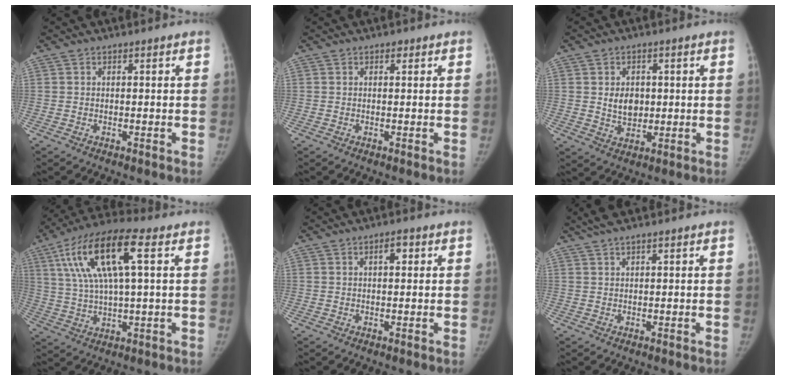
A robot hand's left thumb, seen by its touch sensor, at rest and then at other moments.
{"total": 0.7, "force": [0.4, 0.5, 0.3], "torque": [0.000, -0.001, 0.003]}
{"total": 5.5, "force": [0.6, 4.3, 3.4], "torque": [-0.024, -0.005, 0.017]}
{"total": 16.8, "force": [5.4, 5.1, 15.1], "torque": [-0.303, 0.017, 0.095]}
{"total": 2.4, "force": [0.9, 1.1, 1.9], "torque": [-0.025, 0.002, 0.011]}
{"total": 3.0, "force": [2.3, 0.2, 1.9], "torque": [-0.042, 0.015, 0.049]}